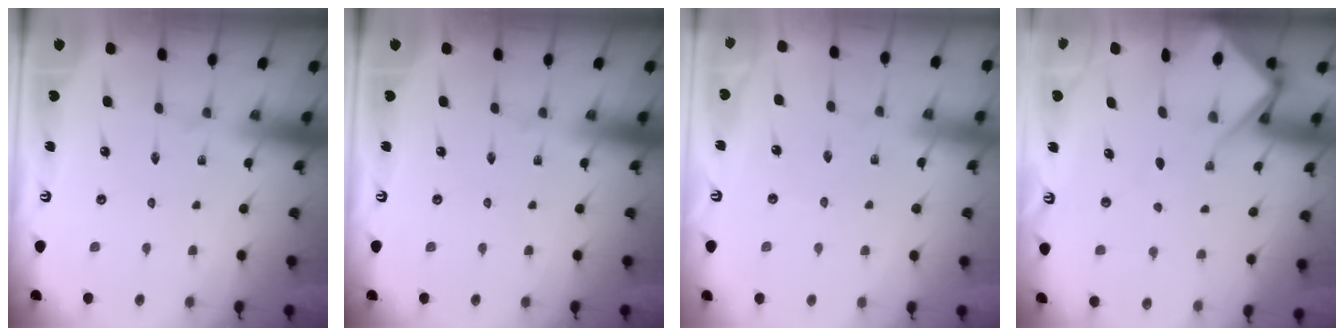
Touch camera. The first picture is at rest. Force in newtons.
{"total": 0.0}
{"total": 1.6, "press": 1.6, "slide": 0.3}
{"total": 8.2, "press": 8.2, "slide": 0.8}